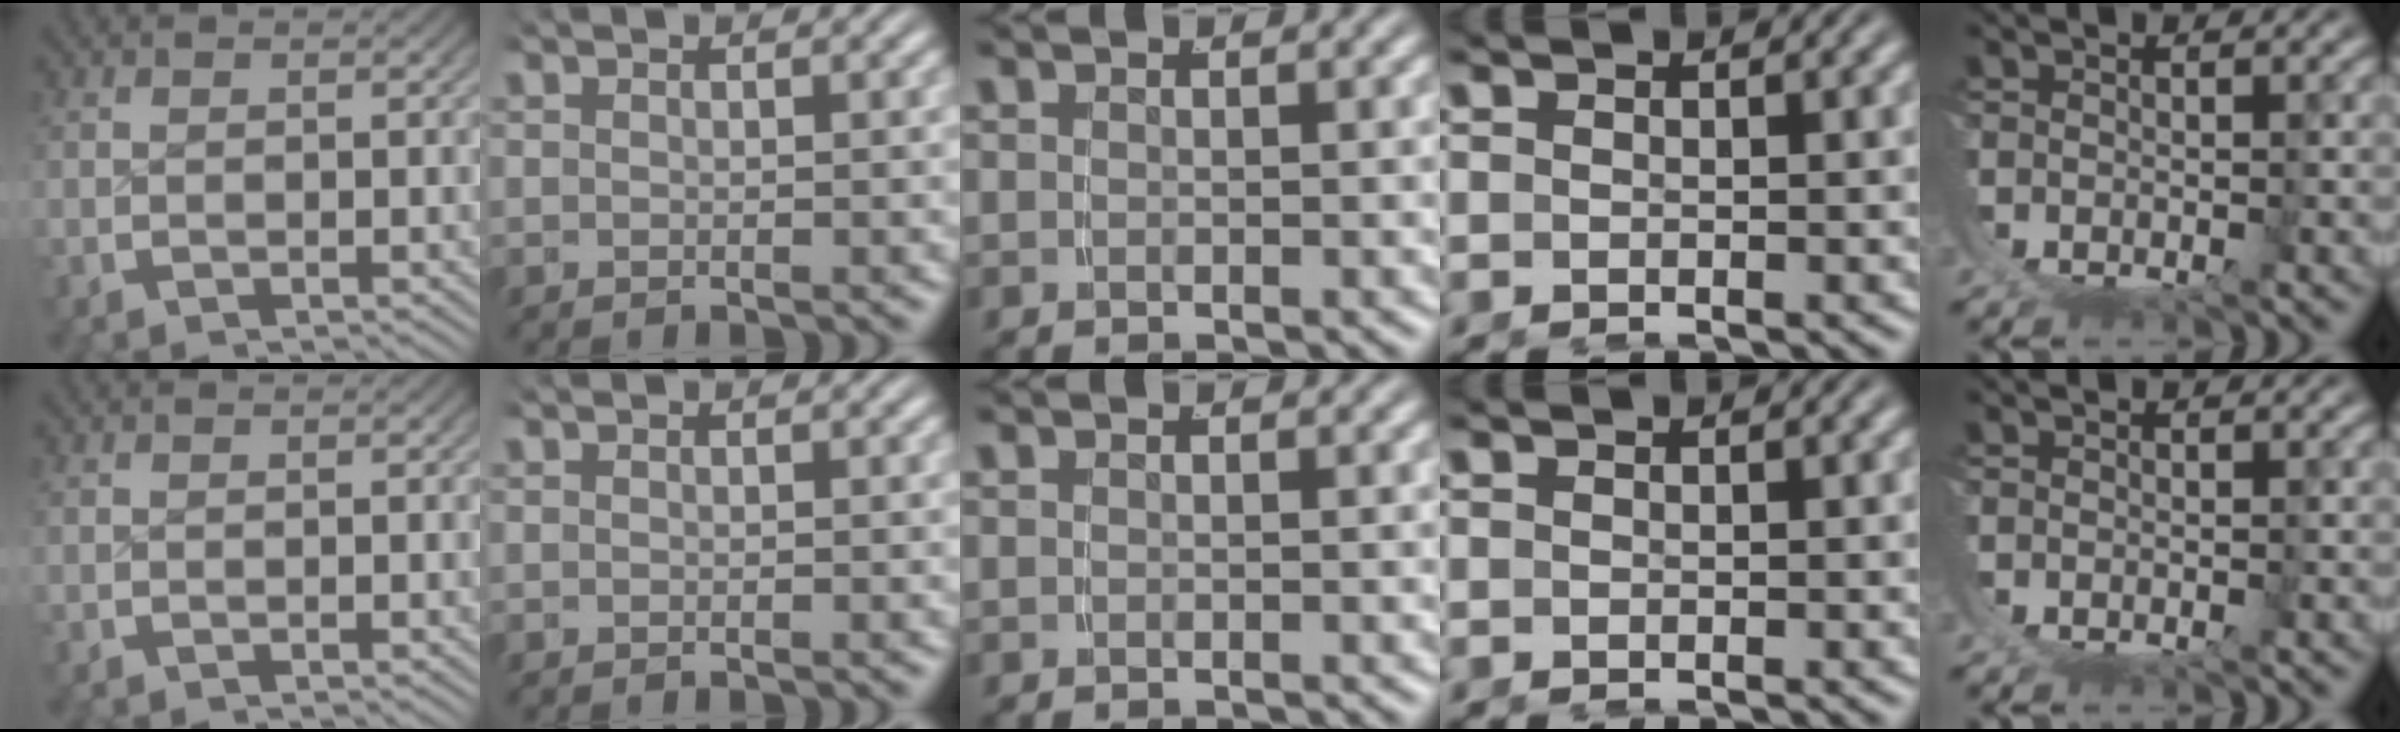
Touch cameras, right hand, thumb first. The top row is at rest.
{}